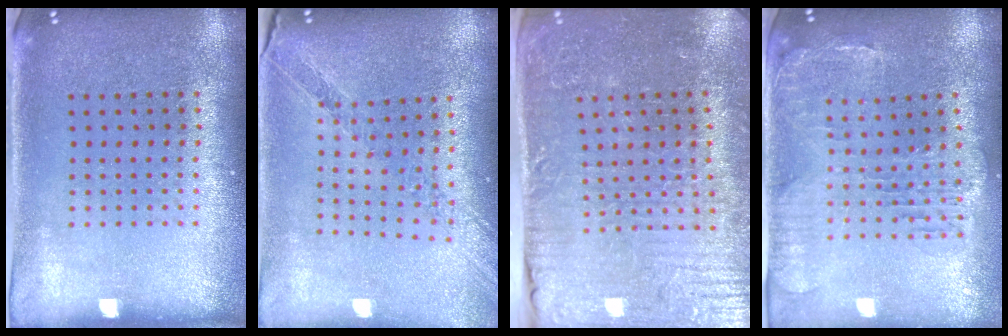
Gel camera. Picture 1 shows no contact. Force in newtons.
{"total": 1.1, "press": 1.1, "slide": 0.1}
{"total": 4.1, "press": 4.1, "slide": 0.5}
{"total": 1.4, "press": 1.4, "slide": 0.4}